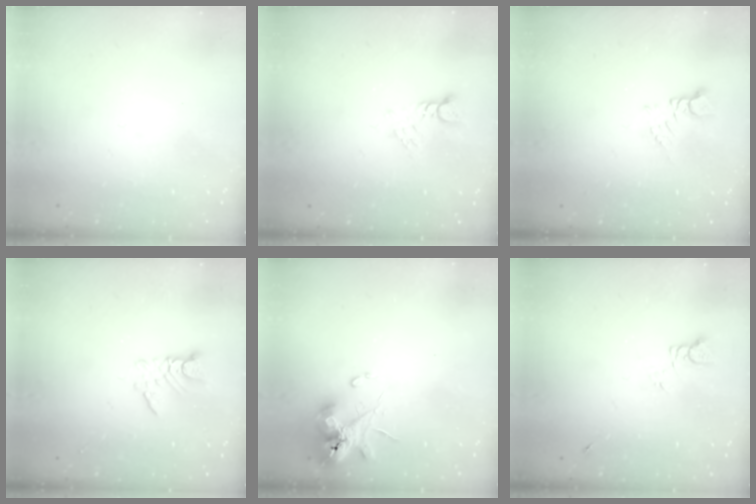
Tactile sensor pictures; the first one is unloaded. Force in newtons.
{"total": 4.3, "press": 4.3, "slide": 0.2}
{"total": 3.3, "press": 3.2, "slide": 0.4}
{"total": 5.7, "press": 5.7, "slide": 0.4}
{"total": 11.3, "press": 11.2, "slide": 0.9}
{"total": 3.3, "press": 3.3, "slide": 0.3}